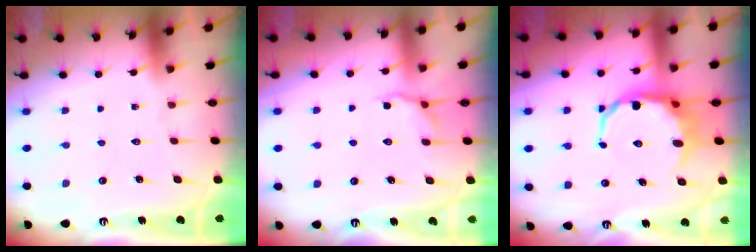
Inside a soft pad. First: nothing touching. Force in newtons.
{"total": 4.3, "press": 4.0, "slide": 1.5}
{"total": 9.7, "press": 9.3, "slide": 2.8}